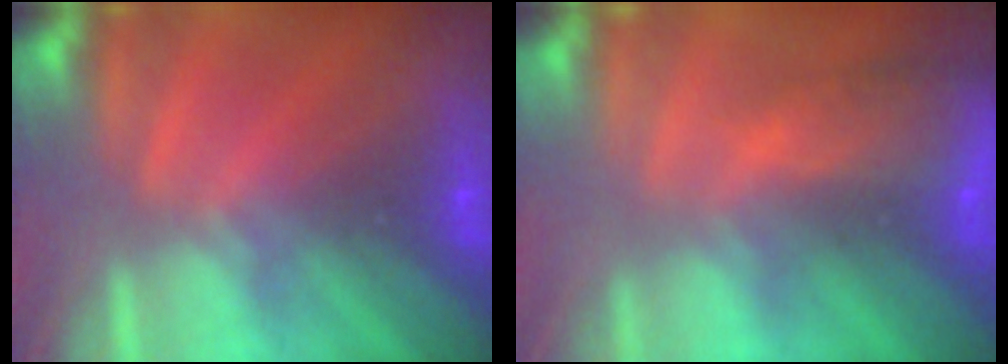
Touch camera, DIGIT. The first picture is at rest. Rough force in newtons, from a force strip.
{"total": 7.8}